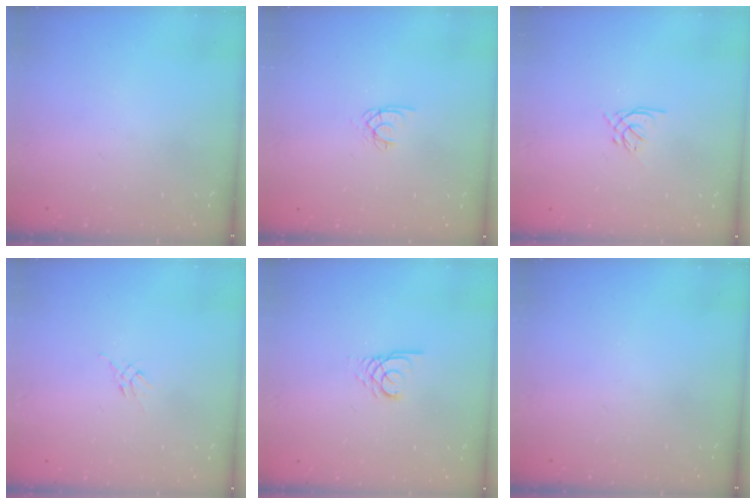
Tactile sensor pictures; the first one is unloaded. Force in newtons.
{"total": 2.0, "press": 2.0, "slide": 0.4}
{"total": 1.6, "press": 1.5, "slide": 0.6}
{"total": 2.6, "press": 2.5, "slide": 0.7}
{"total": 2.7, "press": 2.7, "slide": 0.3}
{"total": 0.0}